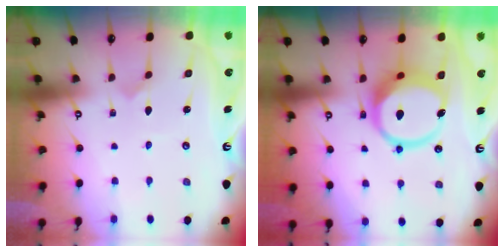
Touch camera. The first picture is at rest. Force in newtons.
{"total": 14.9, "press": 14.8, "slide": 2.1}